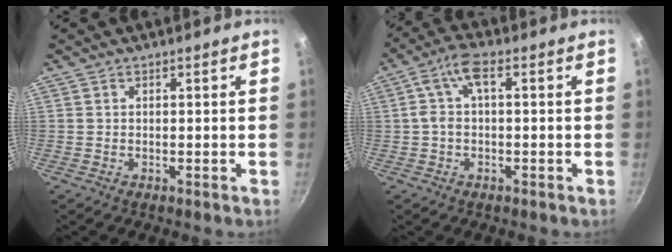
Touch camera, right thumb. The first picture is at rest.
{"total": 5.9, "force": [0.4, 2.7, 5.2], "torque": [-0.112, 0.022, 0.000]}